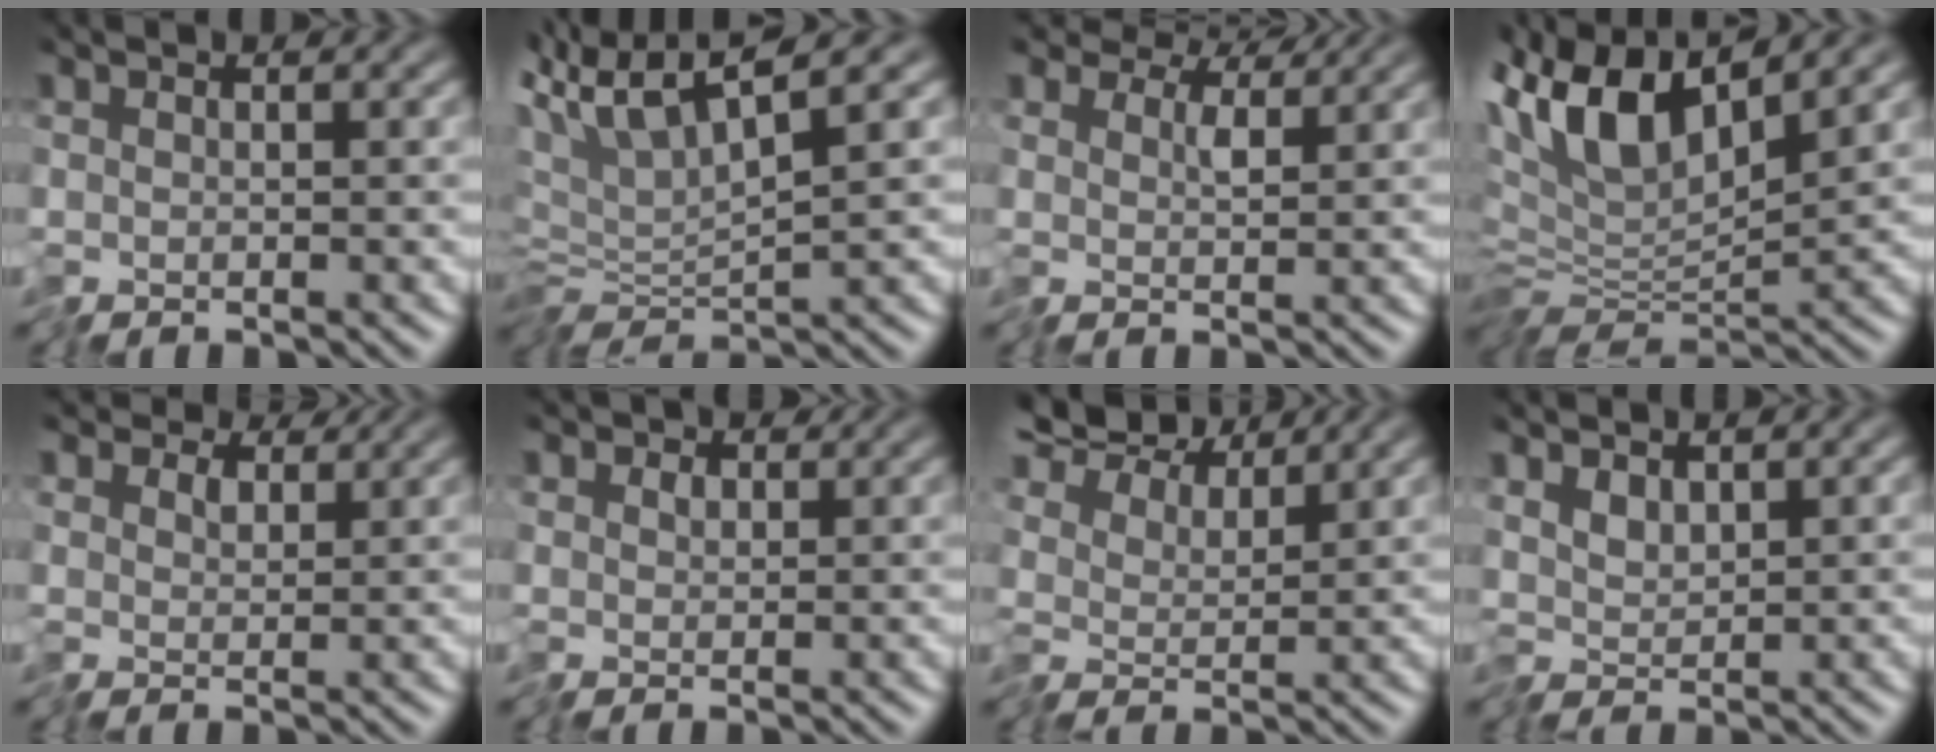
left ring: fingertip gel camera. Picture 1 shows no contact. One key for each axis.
{"total": 5.0, "fx": 1.8, "fy": 1.0, "fz": 4.6, "tx": -0.098, "ty": 0.007, "tz": 0.030}
{"total": 4.7, "fx": 3.6, "fy": 2.2, "fz": 2.1, "tx": -0.048, "ty": 0.009, "tz": 0.049}
{"total": 7.7, "fx": 2.9, "fy": 3.5, "fz": 6.2, "tx": -0.123, "ty": 0.009, "tz": 0.047}
{"total": 3.1, "fx": 2.4, "fy": 1.8, "fz": 1.0, "tx": -0.028, "ty": 0.005, "tz": 0.030}
{"total": 1.3, "fx": 0.8, "fy": 1.0, "fz": 0.4, "tx": -0.013, "ty": 0.002, "tz": 0.009}
{"total": 7.4, "fx": 6.1, "fy": 2.9, "fz": 3.0, "tx": -0.076, "ty": 0.021, "tz": 0.091}
{"total": 1.3, "fx": 1.0, "fy": 0.3, "fz": 0.8, "tx": -0.019, "ty": 0.002, "tz": 0.020}